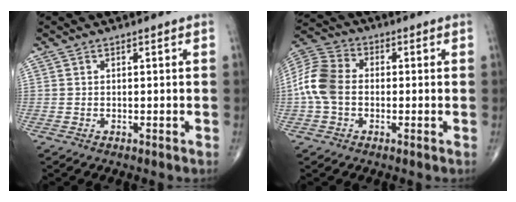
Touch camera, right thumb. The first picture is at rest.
{"total": 10.0, "force": [-1.1, 7.1, 6.9], "torque": [-0.141, 0.027, -0.034]}